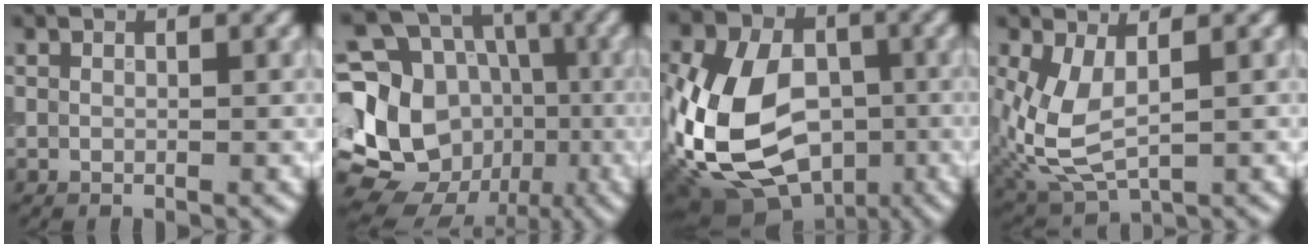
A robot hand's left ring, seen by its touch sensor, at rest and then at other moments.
{"total": 18.3, "force": [-2.5, 15.8, 8.9], "torque": [-0.209, 0.007, -0.049]}
{"total": 16.0, "force": [-3.1, 11.7, 10.5], "torque": [-0.223, -0.011, -0.047]}
{"total": 5.8, "force": [0.2, 3.0, 4.9], "torque": [-0.129, -0.012, 0.011]}